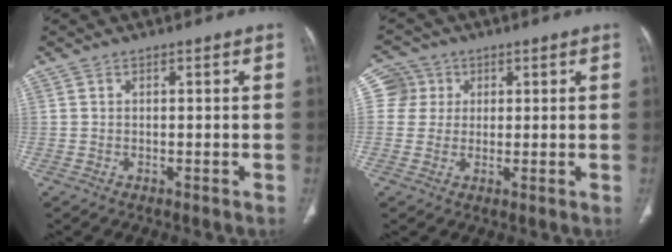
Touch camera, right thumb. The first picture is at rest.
{"total": 5.1, "force": [1.4, 4.9, 0.0], "torque": [0.028, -0.001, 0.023]}